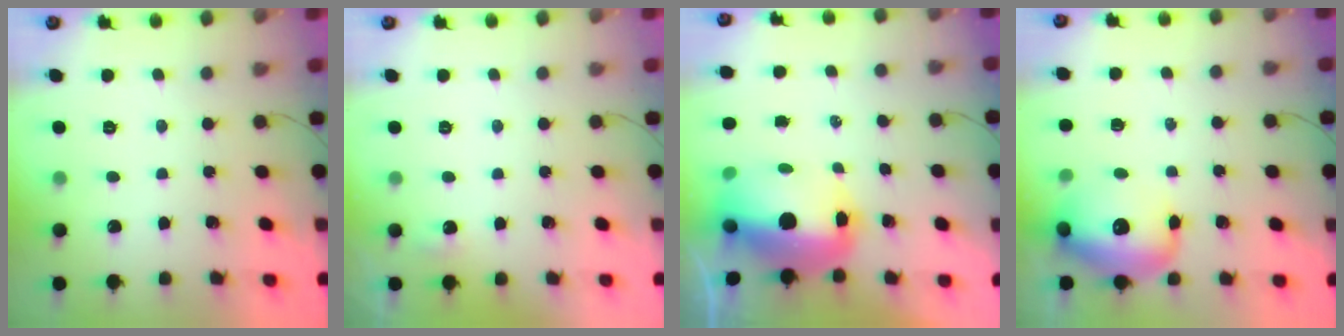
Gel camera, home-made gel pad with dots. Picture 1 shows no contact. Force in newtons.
{"total": 11.5, "press": 3.2, "slide": 11.1}
{"total": 14.9, "press": 14.4, "slide": 3.8}
{"total": 16.0, "press": 15.7, "slide": 3.0}